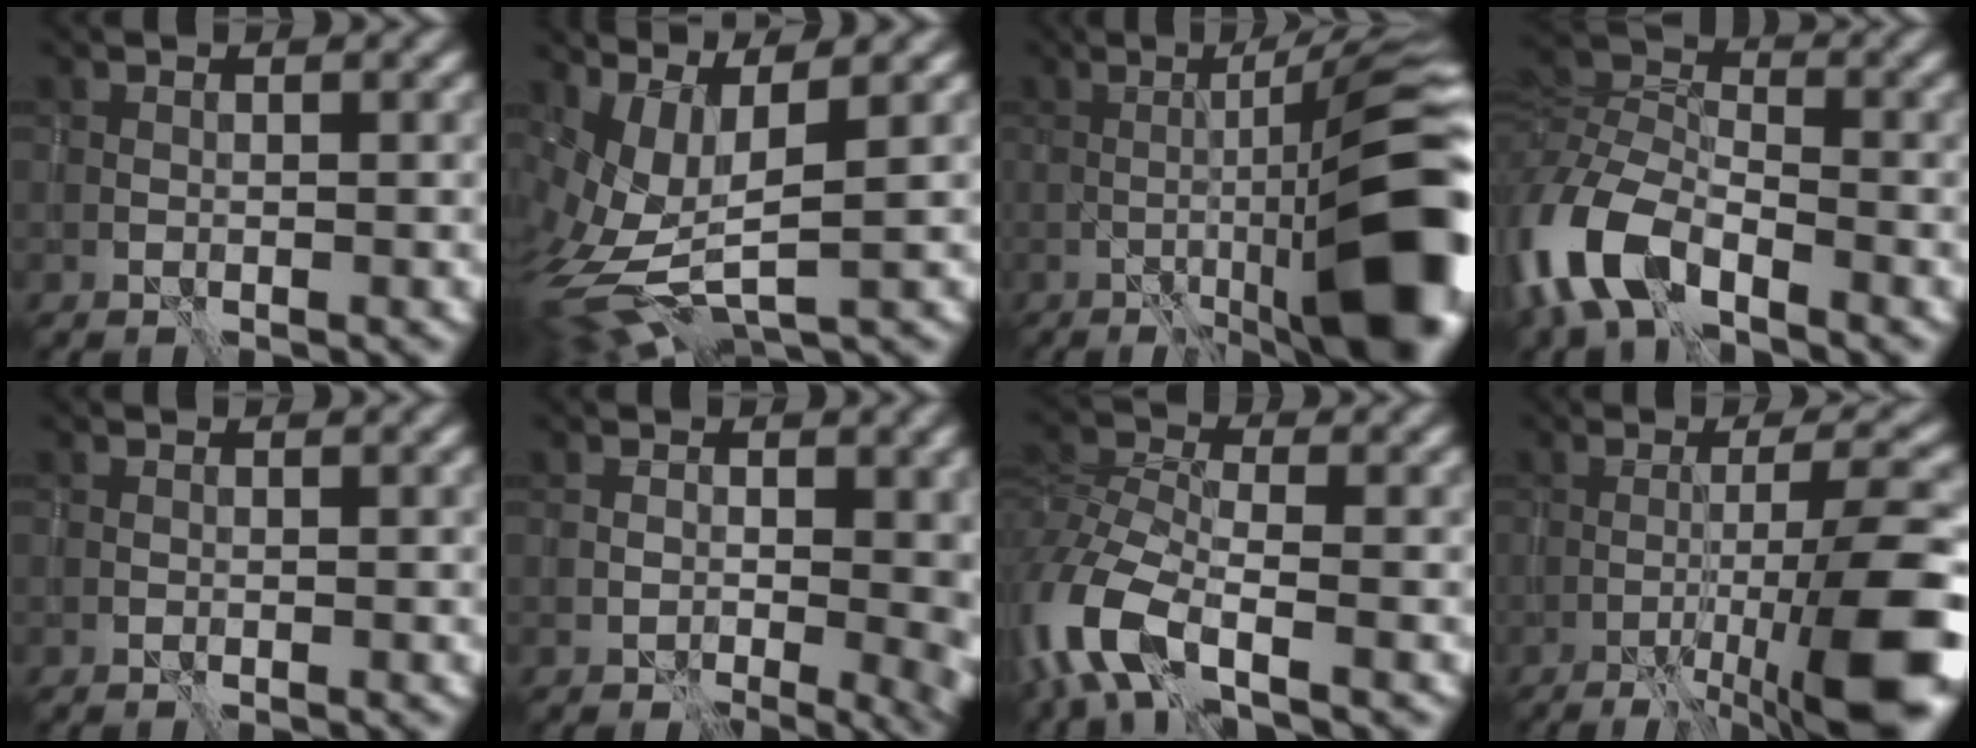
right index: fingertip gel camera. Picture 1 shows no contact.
{"total": 7.9, "force": [0.3, 3.3, 7.2], "torque": [-0.183, -0.008, 0.012]}
{"total": 14.5, "force": [-2.7, 2.6, 14.0], "torque": [-0.180, 0.026, -0.040]}
{"total": 8.8, "force": [-4.3, 4.9, 5.9], "torque": [-0.139, -0.005, -0.095]}
{"total": 0.0}
{"total": 7.5, "force": [-0.4, 4.2, 6.2], "torque": [-0.073, -0.020, 0.003]}
{"total": 8.4, "force": [-4.4, 3.8, 6.1], "torque": [-0.144, -0.009, -0.099]}
{"total": 10.6, "force": [-4.7, 1.5, 9.5], "torque": [-0.133, 0.013, -0.070]}